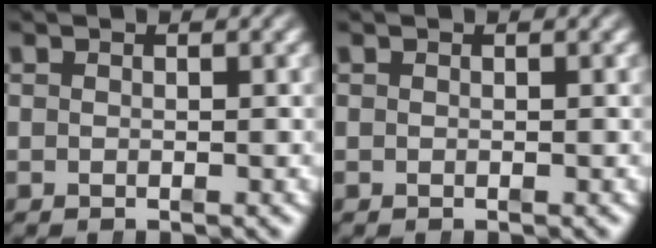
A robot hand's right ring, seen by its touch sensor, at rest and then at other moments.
{"total": 0.0}